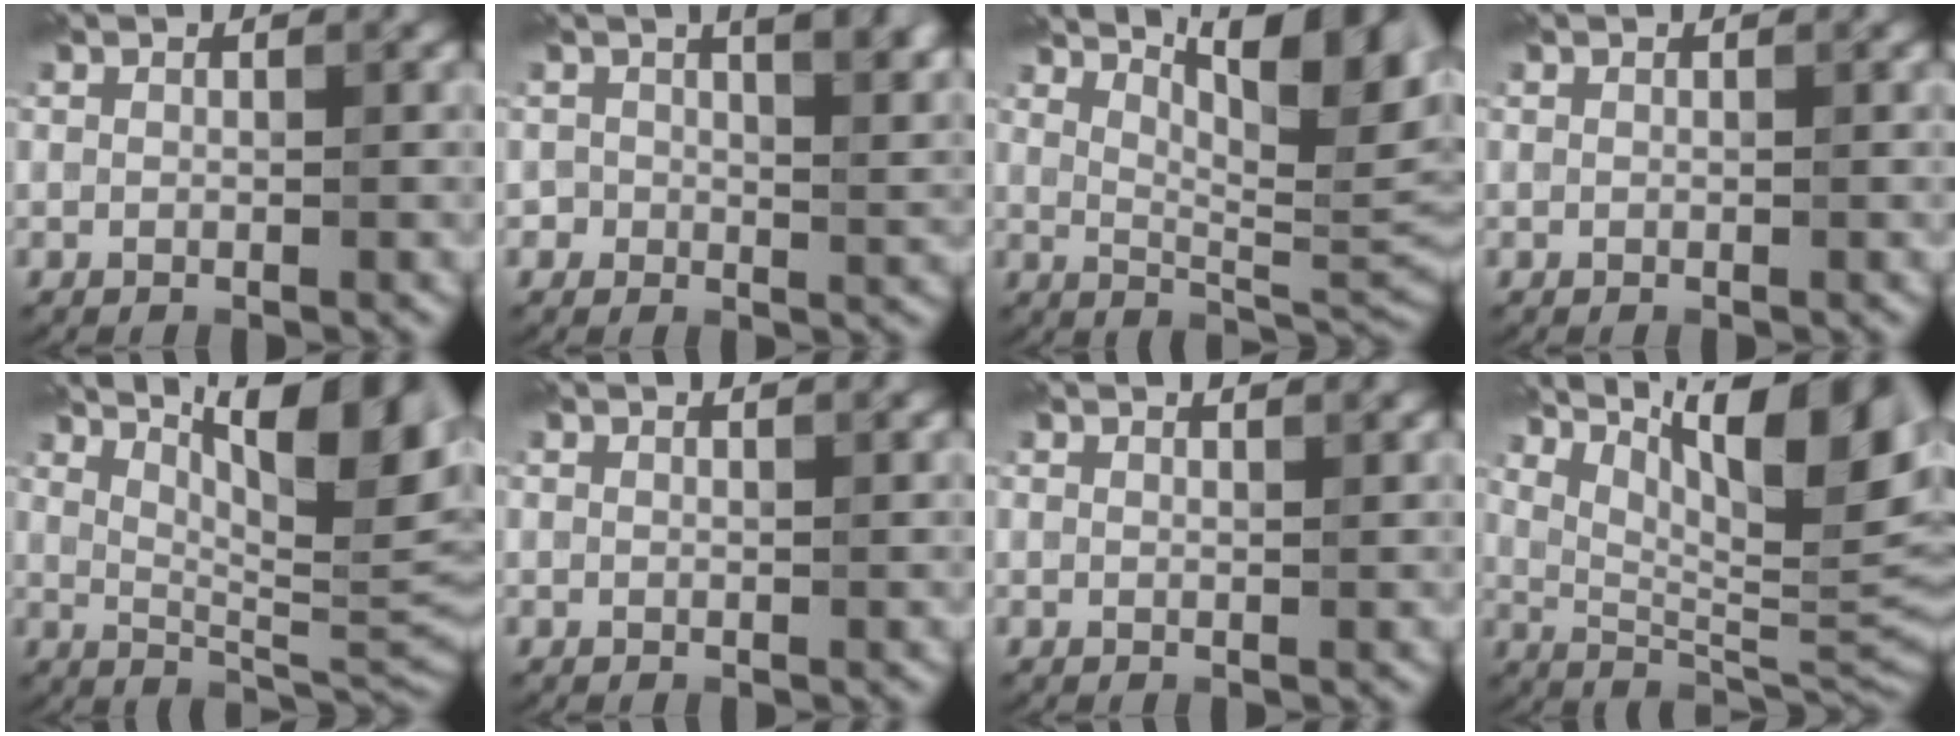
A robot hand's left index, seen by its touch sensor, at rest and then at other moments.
{"total": 5.1, "force": [1.9, 2.9, 3.7], "torque": [-0.042, 0.003, 0.019]}
{"total": 11.9, "force": [6.7, 3.4, 9.2], "torque": [-0.125, 0.022, 0.092]}
{"total": 0.0}
{"total": 13.0, "force": [7.0, 3.8, 10.4], "torque": [-0.135, 0.026, 0.093]}
{"total": 1.2, "force": [1.1, 0.3, 0.5], "torque": [-0.002, 0.002, 0.010]}
{"total": 1.9, "force": [1.6, 0.5, 0.9], "torque": [-0.004, 0.005, 0.011]}
{"total": 14.3, "force": [7.3, 4.3, 11.6], "torque": [-0.157, 0.015, 0.113]}